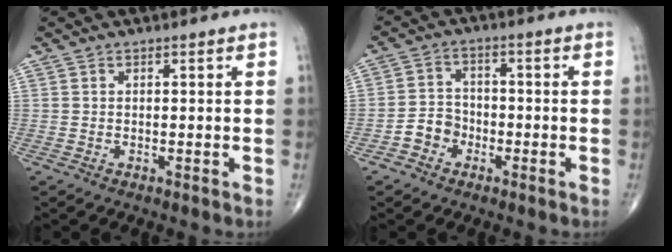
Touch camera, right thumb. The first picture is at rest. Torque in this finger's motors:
{"motor_torque": [0.13, -0.11, 0.30, -0.16, 0.02]}